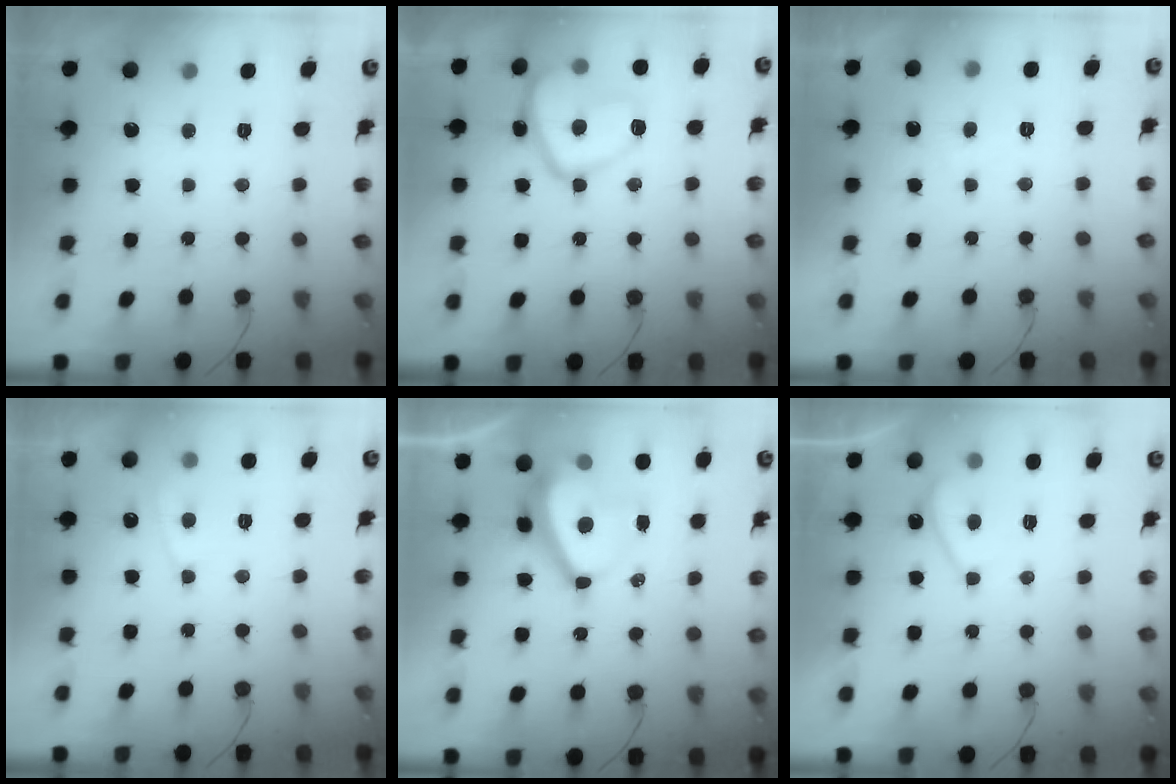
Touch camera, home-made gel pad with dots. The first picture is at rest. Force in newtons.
{"total": 12.4, "press": 12.4, "slide": 0.6}
{"total": 1.8, "press": 1.6, "slide": 0.6}
{"total": 4.0, "press": 4.0, "slide": 0.4}
{"total": 10.8, "press": 10.7, "slide": 1.5}
{"total": 3.6, "press": 3.6, "slide": 0.7}